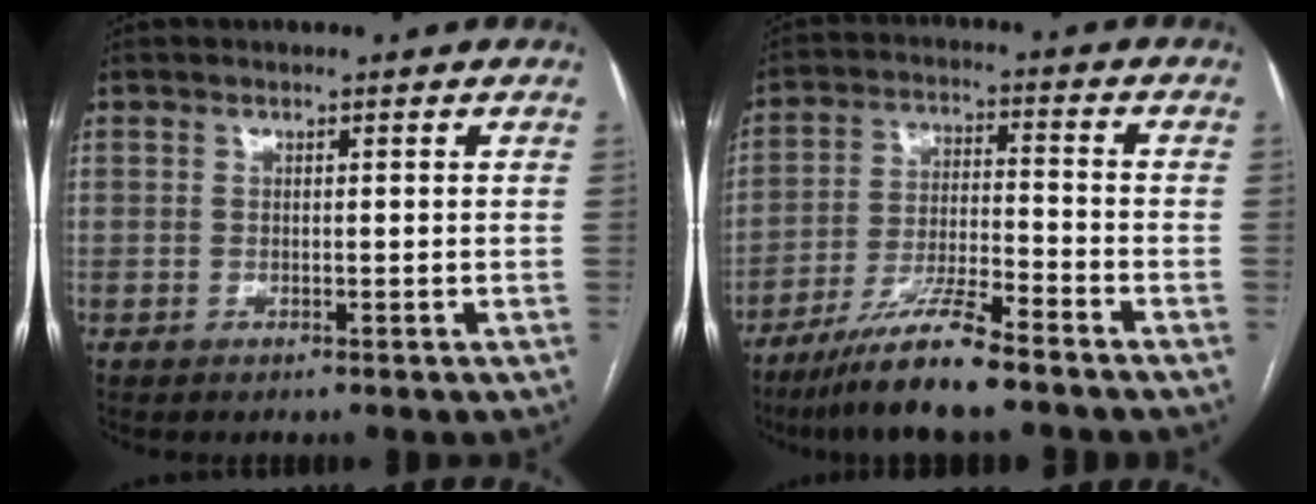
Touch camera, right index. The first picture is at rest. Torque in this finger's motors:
{"motor_torque": [1.04, -1.04, 0.48, 0.17]}